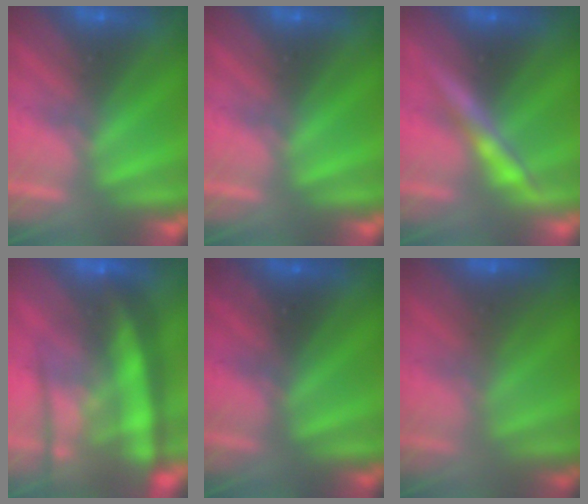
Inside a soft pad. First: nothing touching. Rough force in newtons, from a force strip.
{"total": 0.0}
{"total": 4.7}
{"total": 7.3}
{"total": 2.4}
{"total": 2.8}